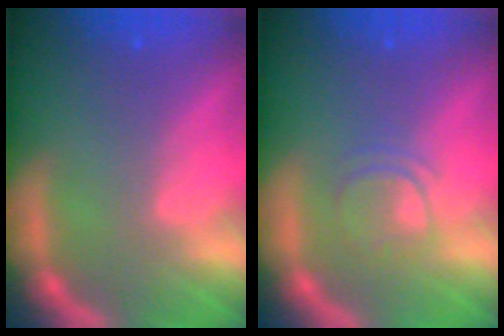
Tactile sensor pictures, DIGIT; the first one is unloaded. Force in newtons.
{"total": 2.4}